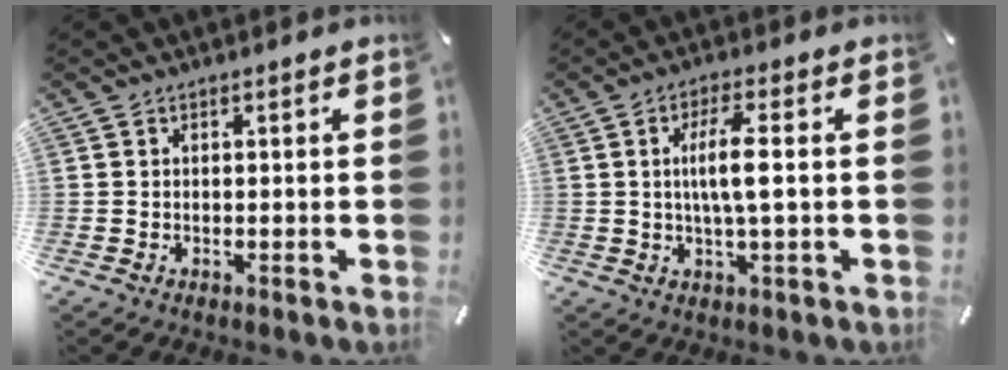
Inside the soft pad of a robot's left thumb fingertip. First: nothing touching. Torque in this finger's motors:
{"motor_torque": [1.21, 1.34, 0.80, 0.04, 0.08]}